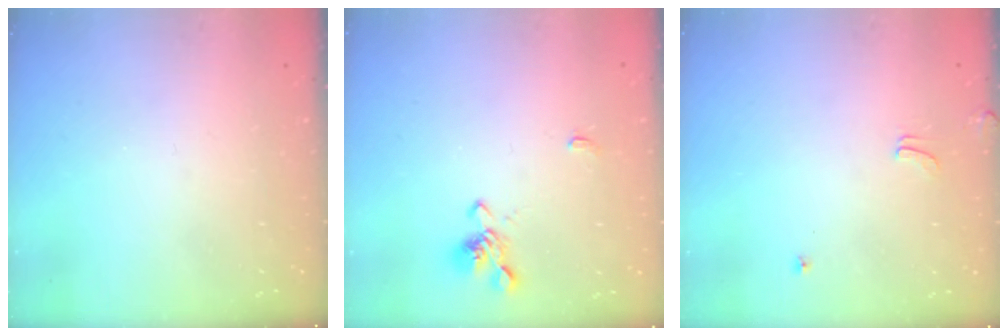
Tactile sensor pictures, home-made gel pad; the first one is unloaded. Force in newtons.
{"total": 1.5, "press": 1.2, "slide": 0.9}
{"total": 3.9, "press": 3.9, "slide": 0.2}